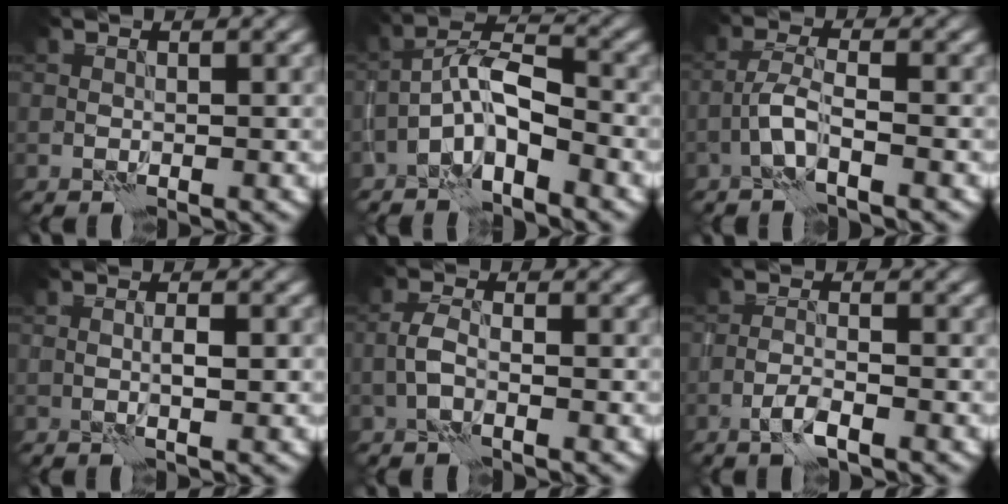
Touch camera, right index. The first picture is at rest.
{"total": 4.7, "force": [-2.4, 1.2, 3.9], "torque": [-0.064, 0.018, -0.052]}
{"total": 1.9, "force": [-0.9, -0.3, 1.6], "torque": [-0.037, 0.006, -0.023]}
{"total": 1.0, "force": [0.4, -0.6, 0.8], "torque": [-0.014, 0.000, 0.010]}
{"total": 0.9, "force": [-0.3, -0.1, 0.8], "torque": [-0.019, 0.004, -0.009]}
{"total": 1.8, "force": [-1.2, -0.1, 1.3], "torque": [-0.029, 0.005, -0.026]}